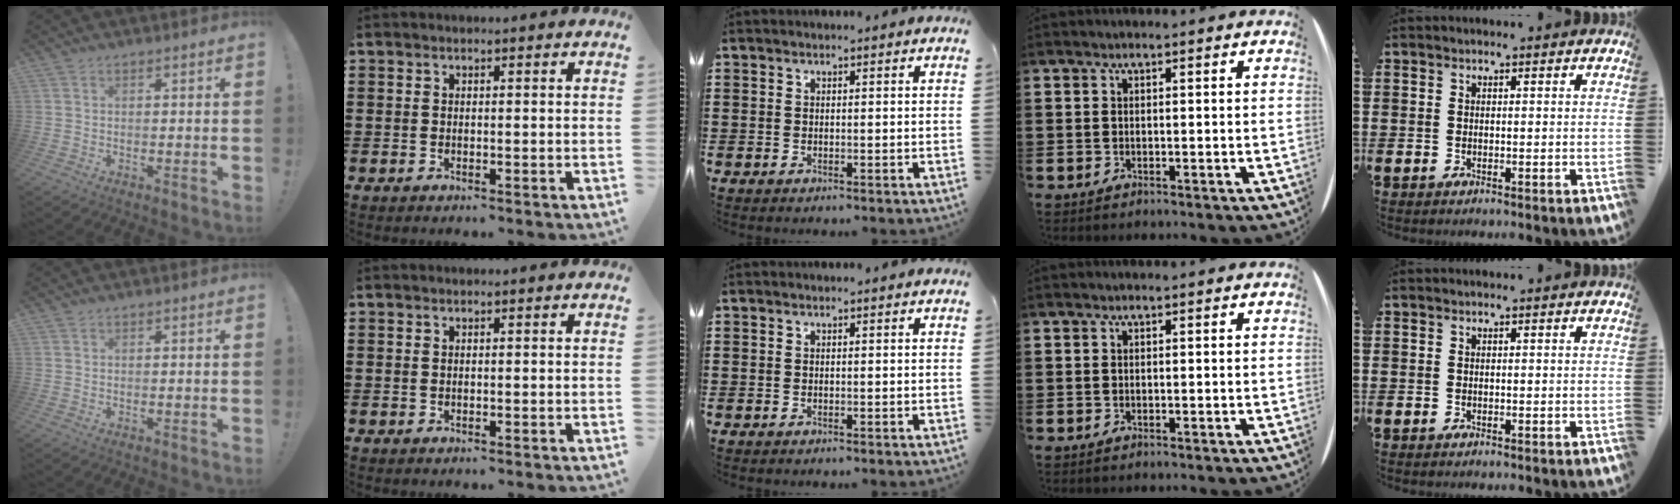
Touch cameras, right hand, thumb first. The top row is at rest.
{}